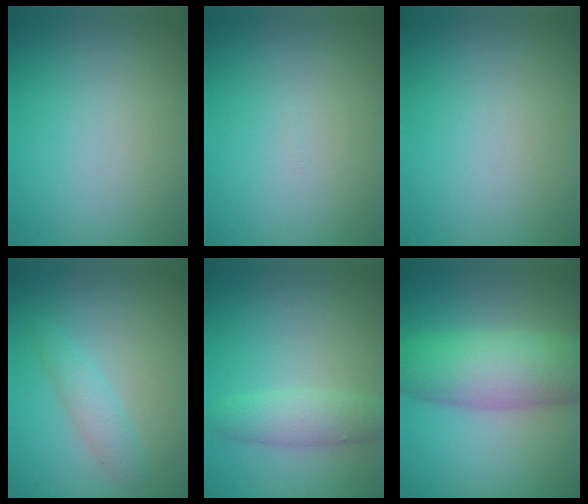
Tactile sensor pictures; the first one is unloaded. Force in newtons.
{"total": 0.0}
{"total": 0.0}
{"total": 2.0, "press": 2.0, "slide": 0.0}
{"total": 2.9, "press": 2.9, "slide": 0.0}
{"total": 8.5, "press": 8.5, "slide": 0.1}